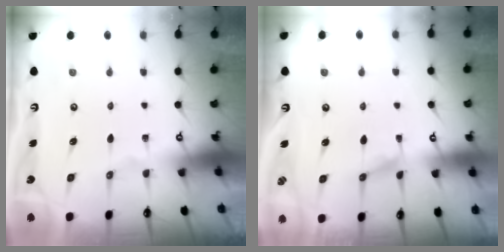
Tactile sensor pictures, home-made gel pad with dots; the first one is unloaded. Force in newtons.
{"total": 0.7, "press": 0.4, "slide": 0.6}